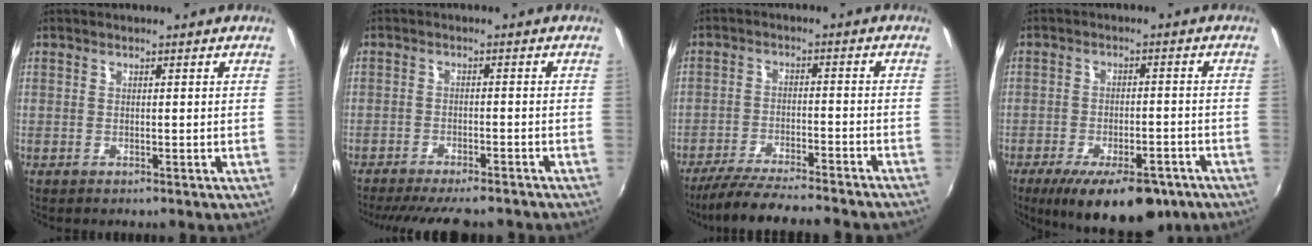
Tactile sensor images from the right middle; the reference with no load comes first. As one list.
[{"total": 13.1, "force": [-11.3, 2.7, 6.1], "torque": [-0.128, -0.030, -0.166]}, {"total": 18.0, "force": [-16.0, 1.9, 8.2], "torque": [-0.158, -0.032, -0.235]}, {"total": 15.9, "force": [-10.8, 6.1, 10.0], "torque": [-0.181, -0.027, -0.151]}]